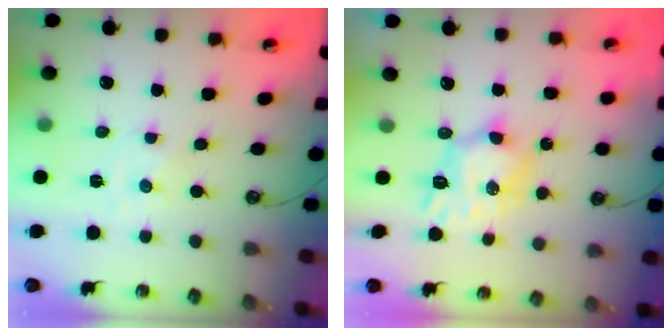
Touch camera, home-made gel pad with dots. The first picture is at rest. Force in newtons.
{"total": 7.2, "press": 7.2, "slide": 0.1}